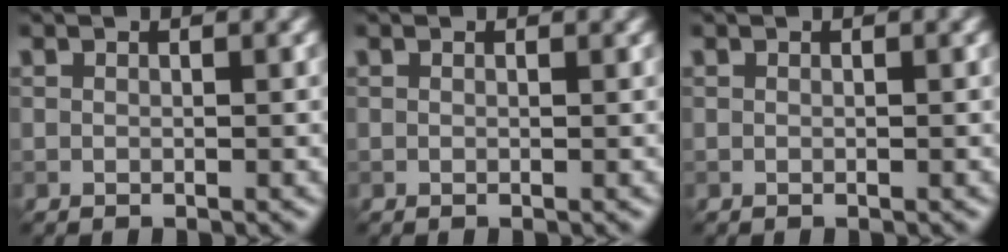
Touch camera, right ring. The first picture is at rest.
{"total": 0.6, "force": [0.6, 0.2, 0.1], "torque": [-0.005, -0.001, 0.010]}
{"total": 0.0}